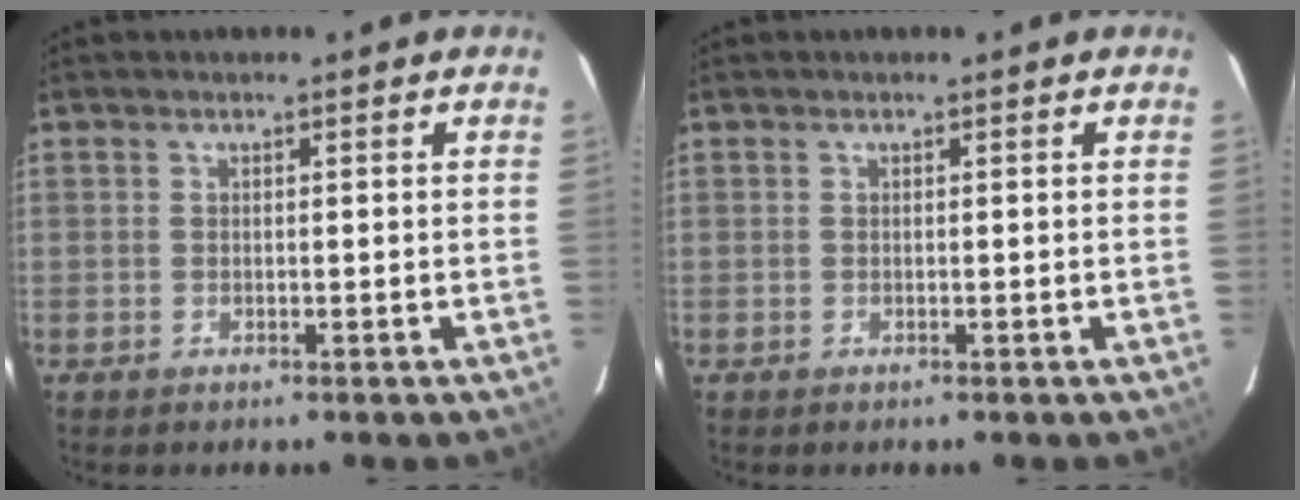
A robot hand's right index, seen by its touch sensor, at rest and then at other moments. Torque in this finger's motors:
{"motor_torque": [0.00, 0.00, 0.00, 0.00]}